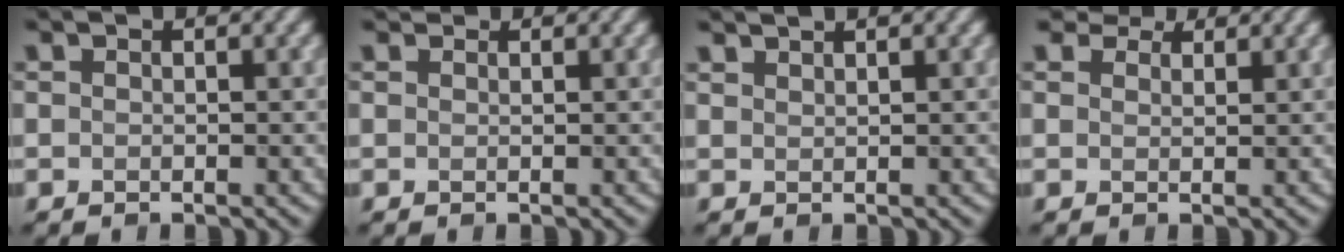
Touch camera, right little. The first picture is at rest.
{"total": 1.0, "force": [0.9, 0.3, 0.2], "torque": [-0.007, -0.004, 0.009]}
{"total": 1.4, "force": [1.3, 0.2, 0.5], "torque": [0.000, 0.003, 0.016]}
{"total": 3.3, "force": [2.7, 1.4, 1.1], "torque": [-0.023, -0.007, 0.048]}